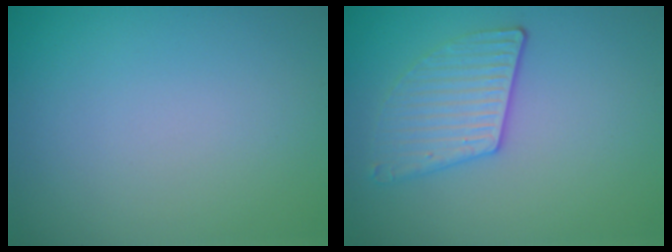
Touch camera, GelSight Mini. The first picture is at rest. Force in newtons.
{"total": 3.0, "press": 2.9, "slide": 0.7}